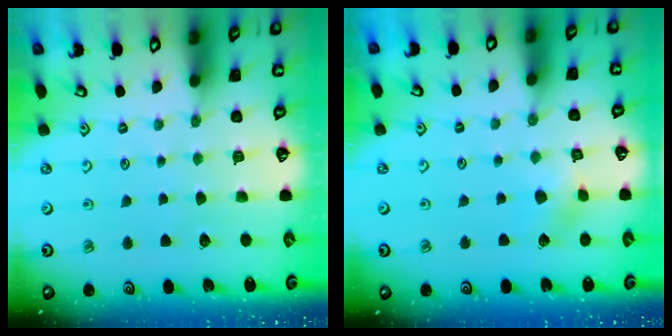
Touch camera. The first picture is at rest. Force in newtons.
{"total": 3.8, "press": 3.7, "slide": 0.7}